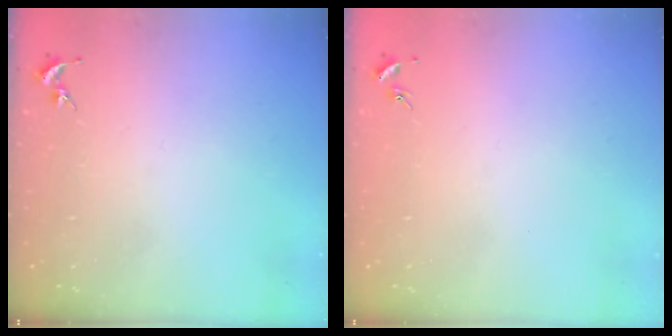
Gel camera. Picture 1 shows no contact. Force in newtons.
{"total": 0.0}